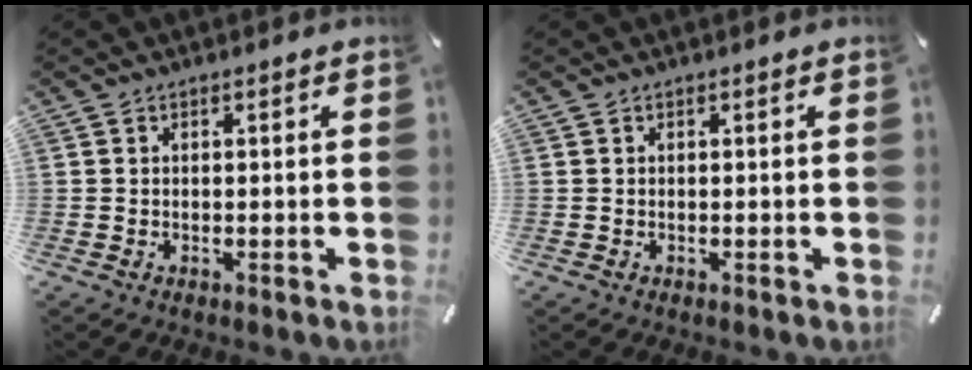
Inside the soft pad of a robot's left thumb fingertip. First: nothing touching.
{"total": 0.0}